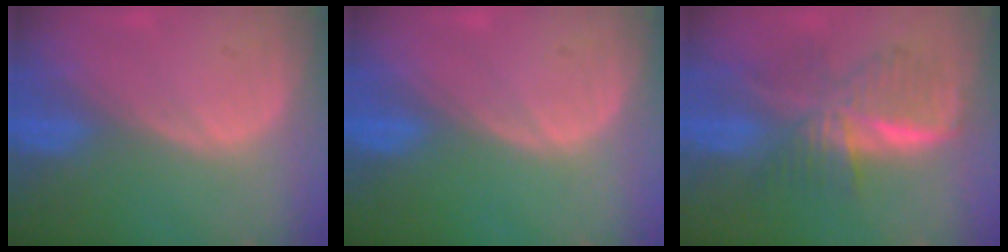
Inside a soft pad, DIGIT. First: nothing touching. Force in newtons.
{"total": 0.0}
{"total": 7.7, "press": 7.7, "slide": 0.3}